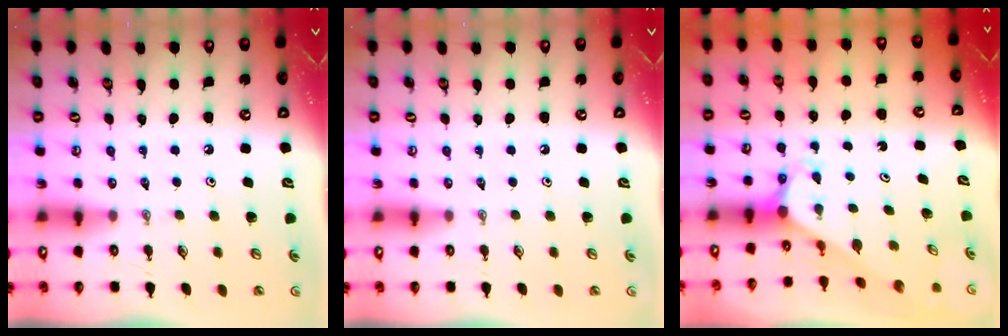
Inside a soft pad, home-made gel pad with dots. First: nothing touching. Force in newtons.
{"total": 0.0}
{"total": 2.8, "press": 2.8, "slide": 0.2}